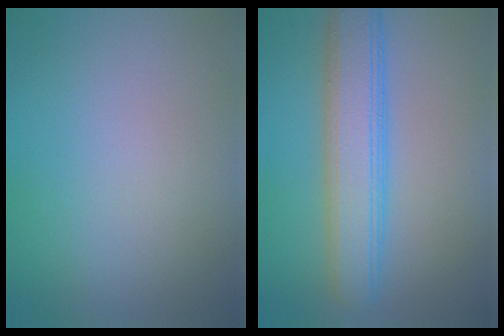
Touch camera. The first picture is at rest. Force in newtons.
{"total": 5.8, "press": 5.8, "slide": 0.1}